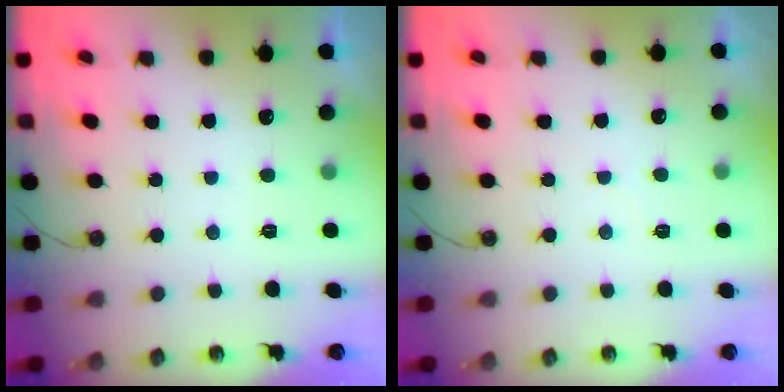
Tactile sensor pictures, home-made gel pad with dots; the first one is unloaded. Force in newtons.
{"total": 2.8, "press": 2.7, "slide": 0.5}